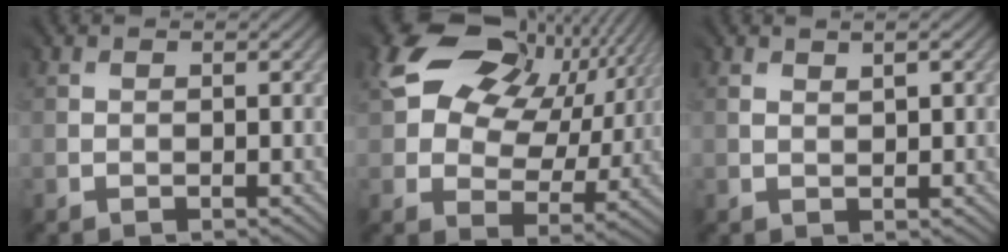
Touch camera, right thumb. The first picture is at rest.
{"total": 15.0, "force": [6.1, 9.2, 10.2], "torque": [-0.202, 0.019, 0.108]}
{"total": 1.4, "force": [1.1, 0.0, 0.8], "torque": [-0.021, -0.001, 0.027]}